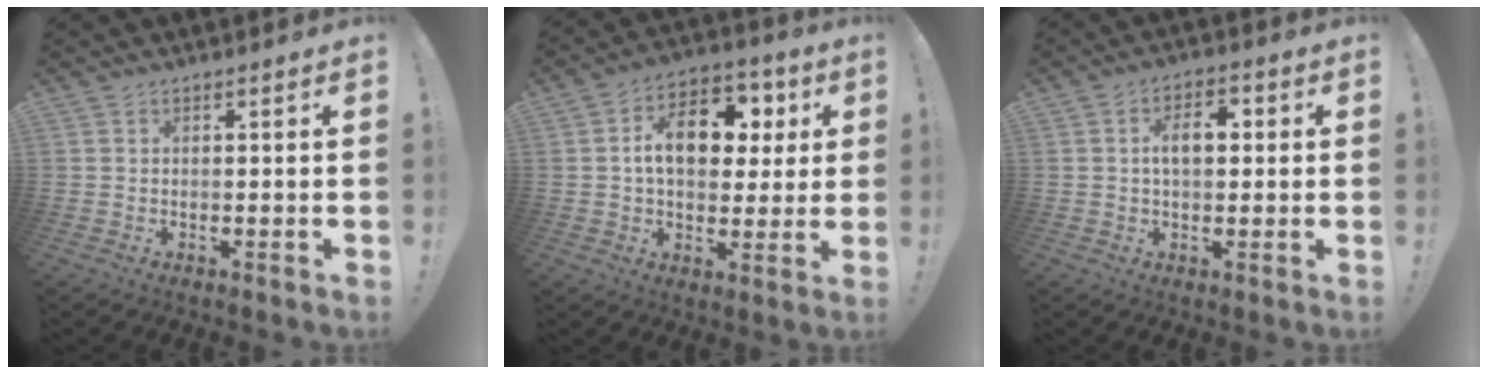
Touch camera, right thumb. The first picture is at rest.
{"total": 15.0, "force": [3.2, 10.2, 10.5], "torque": [-0.148, 0.000, 0.060]}
{"total": 6.8, "force": [0.7, 4.2, 5.3], "torque": [-0.073, 0.006, 0.006]}